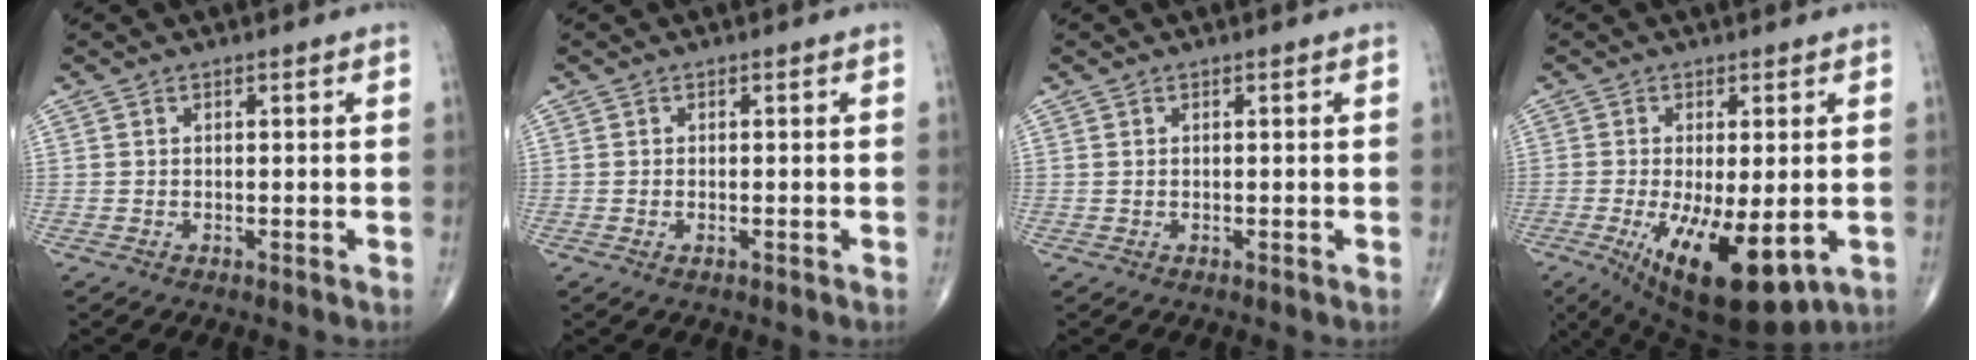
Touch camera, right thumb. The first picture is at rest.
{"total": 0.7, "force": [-0.2, 0.3, 0.5], "torque": [-0.009, 0.004, -0.003]}
{"total": 0.0}
{"total": 15.2, "force": [-4.6, 5.7, 13.3], "torque": [-0.217, -0.024, -0.054]}